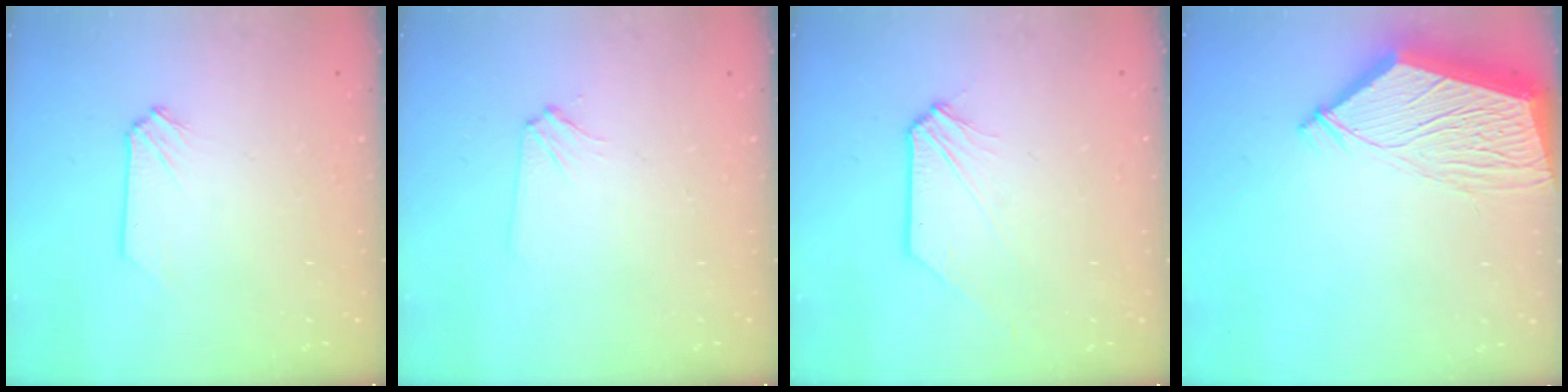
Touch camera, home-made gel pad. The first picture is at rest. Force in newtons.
{"total": 3.7, "press": 3.6, "slide": 0.6}
{"total": 1.0, "press": 1.0, "slide": 0.1}
{"total": 12.5, "press": 12.4, "slide": 1.6}